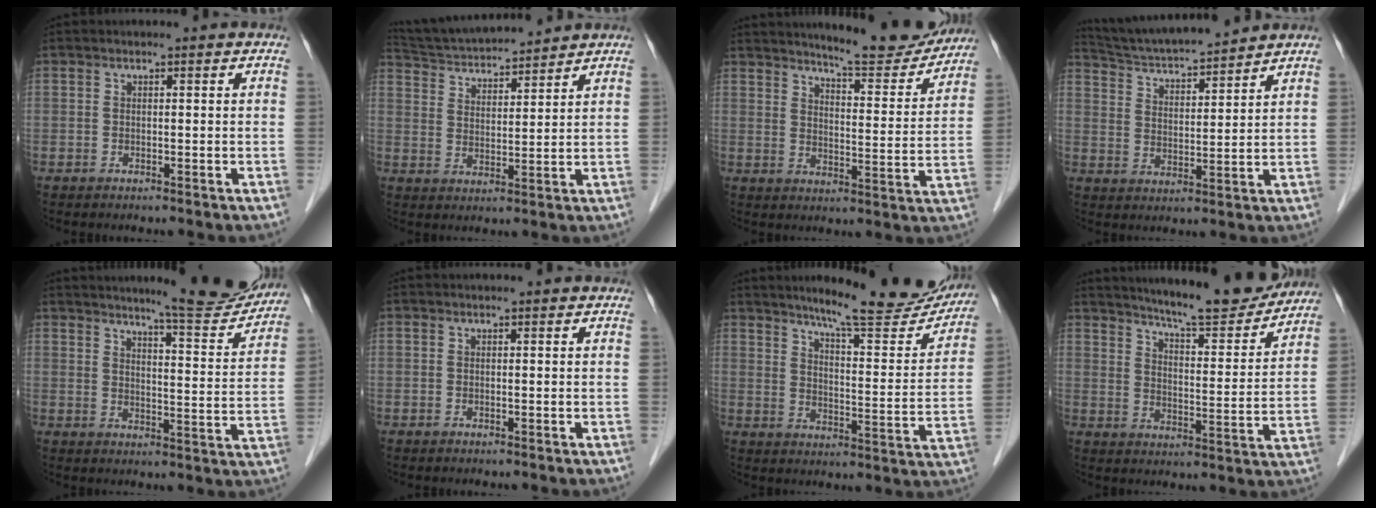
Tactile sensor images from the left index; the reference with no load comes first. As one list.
[{"total": 12.4, "force": [11.8, 1.0, 3.9], "torque": [-0.078, 0.021, 0.203]}, {"total": 13.9, "force": [13.1, 1.5, 4.5], "torque": [-0.060, -0.030, 0.168]}, {"total": 12.3, "force": [11.6, 0.3, 4.1], "torque": [-0.078, 0.013, 0.196]}, {"total": 12.5, "force": [11.6, 0.4, 4.7], "torque": [-0.059, -0.026, 0.146]}, {"total": 0.0}, {"total": 18.5, "force": [16.4, 1.9, 8.2], "torque": [-0.110, -0.041, 0.213]}, {"total": 16.3, "force": [14.9, 1.5, 6.4], "torque": [-0.097, -0.021, 0.206]}]